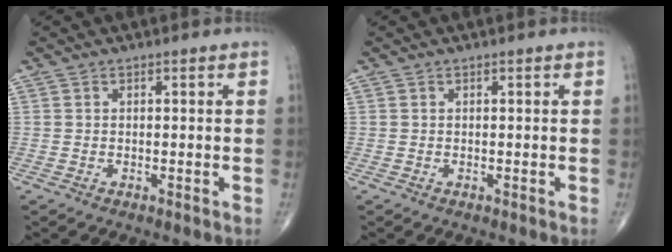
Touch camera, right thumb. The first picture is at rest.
{"total": 0.0}